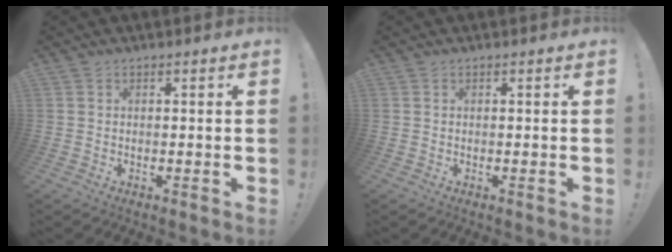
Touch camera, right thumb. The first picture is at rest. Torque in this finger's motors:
{"motor_torque": [-0.07, -0.05, -0.01, 0.01, 0.00]}